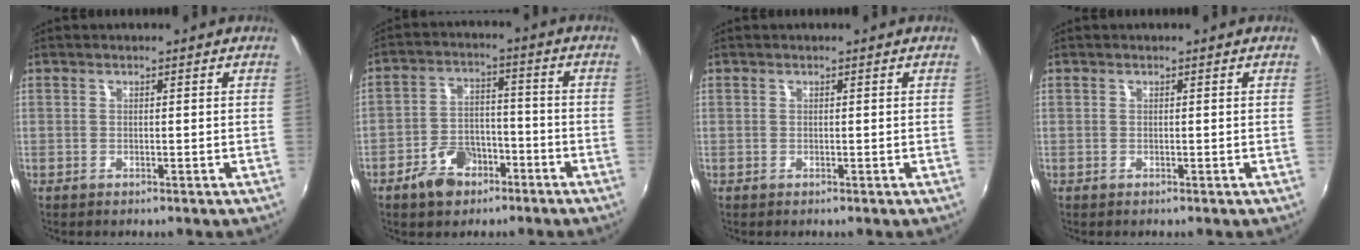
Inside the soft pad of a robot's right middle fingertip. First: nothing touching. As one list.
[{"total": 8.5, "force": [-5.4, 5.2, 4.0], "torque": [-0.088, 0.017, -0.084]}, {"total": 0.0}, {"total": 0.0}]